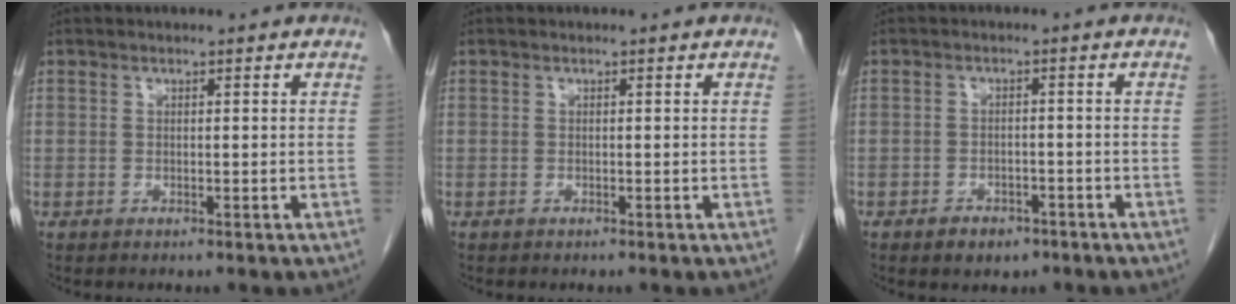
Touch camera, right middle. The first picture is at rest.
{"total": 0.0}
{"total": 3.2, "force": [-2.1, 2.0, 1.3], "torque": [-0.020, 0.004, -0.020]}